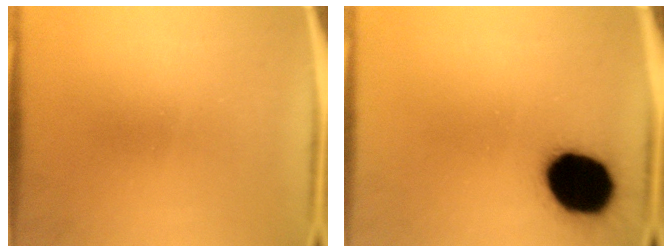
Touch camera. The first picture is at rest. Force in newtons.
{"total": 18.8}